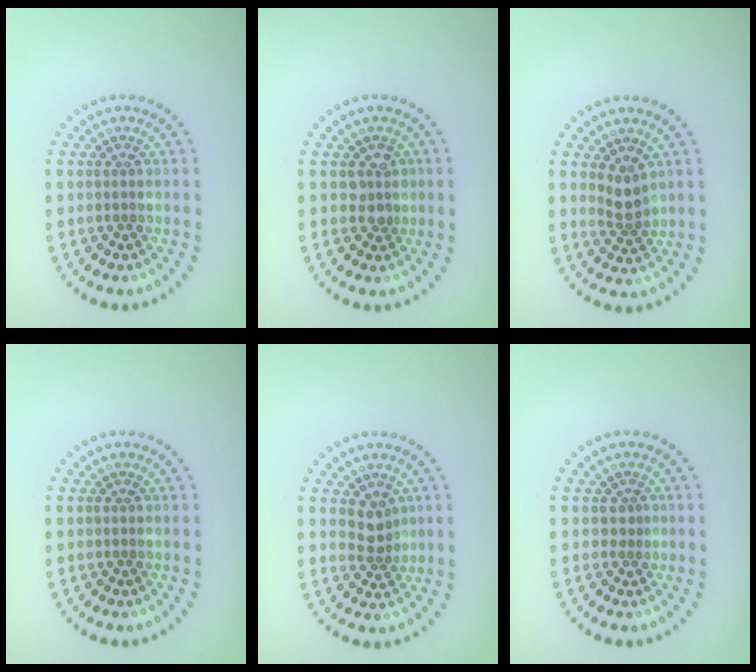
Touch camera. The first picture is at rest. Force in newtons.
{"total": 1.7, "press": 1.6, "slide": 0.6}
{"total": 2.2, "press": 1.6, "slide": 1.4}
{"total": 0.0}
{"total": 2.1, "press": 1.7, "slide": 1.2}
{"total": 0.7, "press": 0.4, "slide": 0.6}